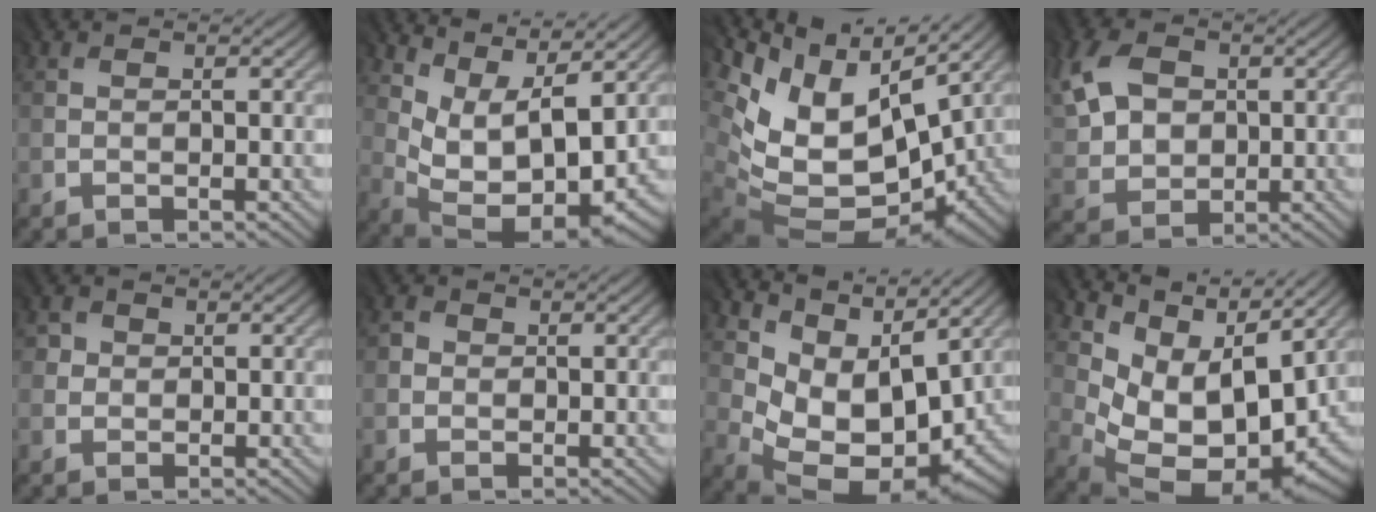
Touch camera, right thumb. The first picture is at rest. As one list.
[{"total": 12.3, "force": [4.3, 6.3, 9.7], "torque": [-0.161, 0.007, 0.086]}, {"total": 13.8, "force": [3.4, 9.1, 9.8], "torque": [-0.218, -0.020, 0.093]}, {"total": 9.5, "force": [3.0, 6.9, 5.7], "torque": [-0.164, 0.015, 0.051]}, {"total": 1.6, "force": [0.3, 1.6, -0.2], "torque": [0.009, -0.001, 0.001]}, {"total": 1.2, "force": [-0.3, 1.2, -0.1], "torque": [0.006, -0.002, -0.009]}, {"total": 10.1, "force": [3.8, 6.1, 7.0], "torque": [-0.128, -0.018, 0.083]}, {"total": 11.4, "force": [3.8, 6.8, 8.4], "torque": [-0.147, -0.019, 0.087]}]